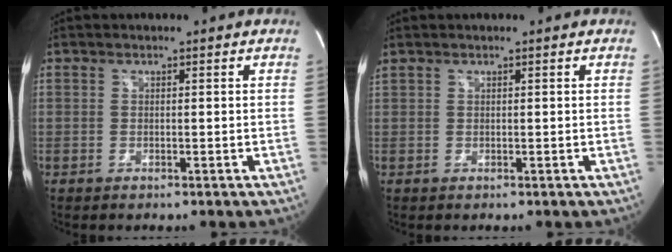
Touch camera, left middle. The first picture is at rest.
{"total": 0.7, "force": [0.6, 0.0, 0.3], "torque": [-0.025, 0.020, 0.021]}